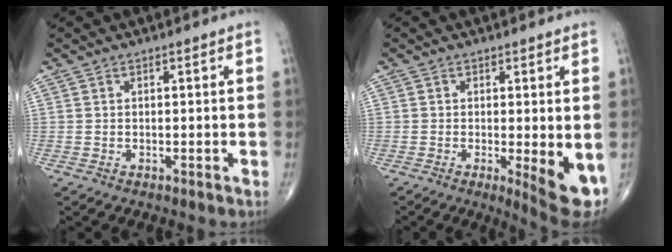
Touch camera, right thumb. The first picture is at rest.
{"total": 7.9, "force": [-1.6, 2.1, 7.5], "torque": [-0.100, -0.020, -0.020]}